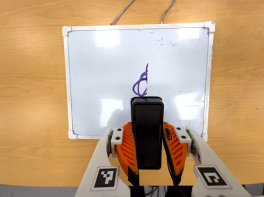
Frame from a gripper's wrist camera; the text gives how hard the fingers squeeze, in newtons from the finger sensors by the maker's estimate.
{"total": 8.4, "left": 6.2, "right": 10.6}